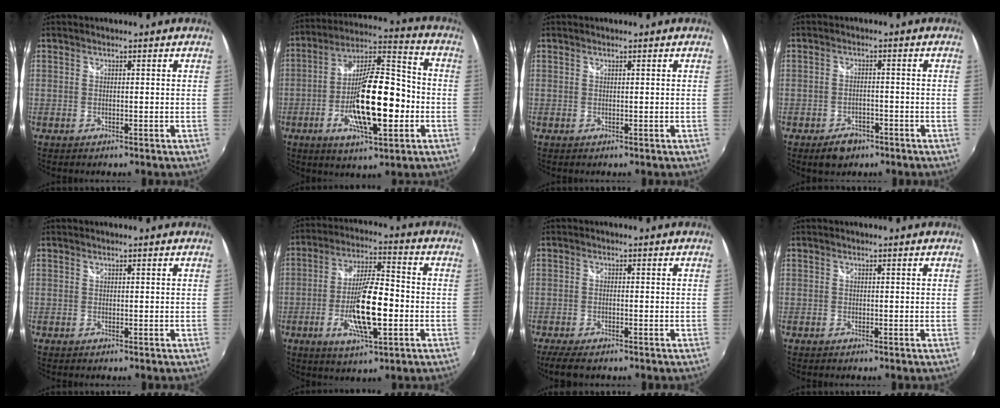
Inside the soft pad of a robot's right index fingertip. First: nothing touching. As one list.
[{"total": 18.4, "force": [-4.5, 5.6, 16.9], "torque": [-0.300, 0.009, -0.079]}, {"total": 0.0}, {"total": 5.0, "force": [-3.3, 3.0, 2.1], "torque": [-0.056, -0.004, -0.046]}, {"total": 0.0}, {"total": 13.4, "force": [-3.6, 3.3, 12.4], "torque": [-0.239, -0.007, -0.063]}, {"total": 4.6, "force": [-3.3, 1.2, 3.1], "torque": [-0.069, -0.017, -0.057]}, {"total": 0.0}]